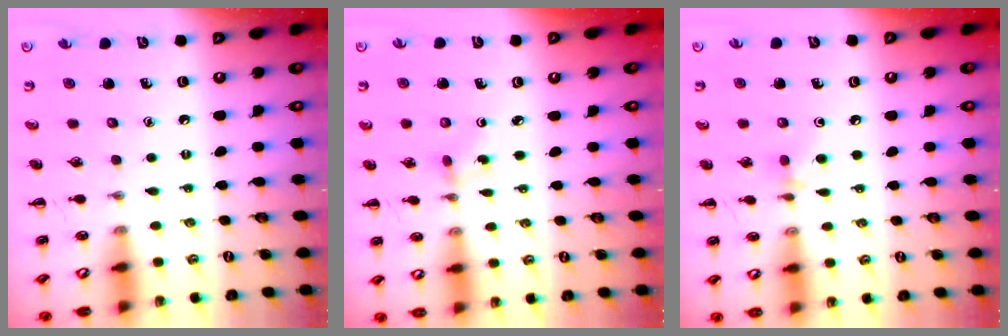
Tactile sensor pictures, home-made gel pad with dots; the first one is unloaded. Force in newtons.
{"total": 2.3, "press": 2.0, "slide": 1.1}
{"total": 5.1, "press": 4.8, "slide": 1.7}